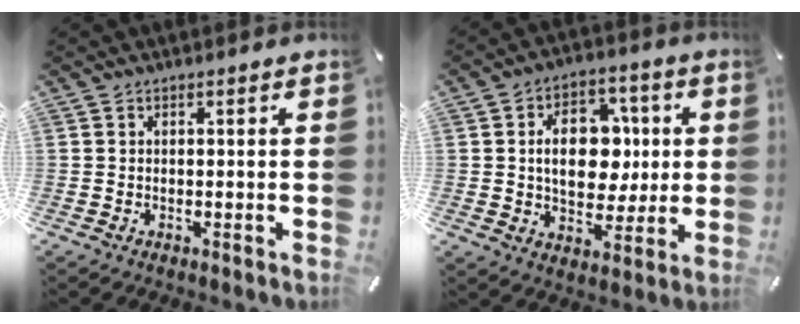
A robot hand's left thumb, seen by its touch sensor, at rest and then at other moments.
{"total": 14.0, "force": [1.4, 10.2, 9.4], "torque": [-0.146, 0.005, 0.023]}